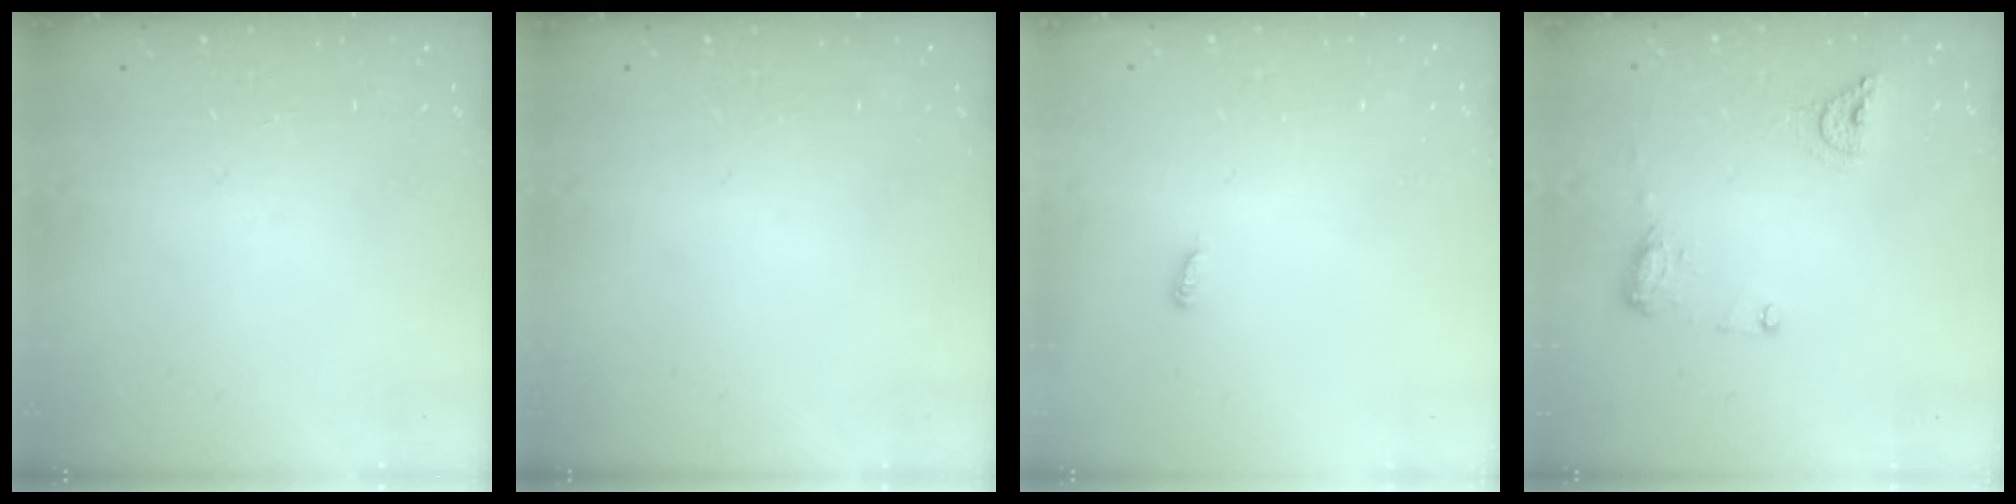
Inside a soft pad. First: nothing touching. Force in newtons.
{"total": 0.0}
{"total": 2.9, "press": 2.9, "slide": 0.3}
{"total": 9.1, "press": 9.1, "slide": 1.1}